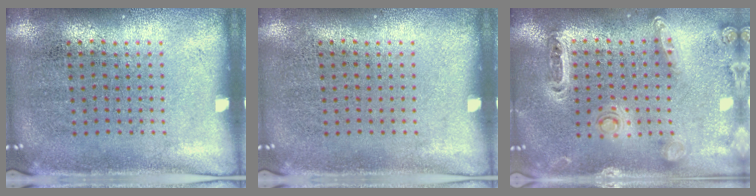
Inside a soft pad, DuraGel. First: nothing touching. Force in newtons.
{"total": 0.0}
{"total": 1.3, "press": 1.3, "slide": 0.3}